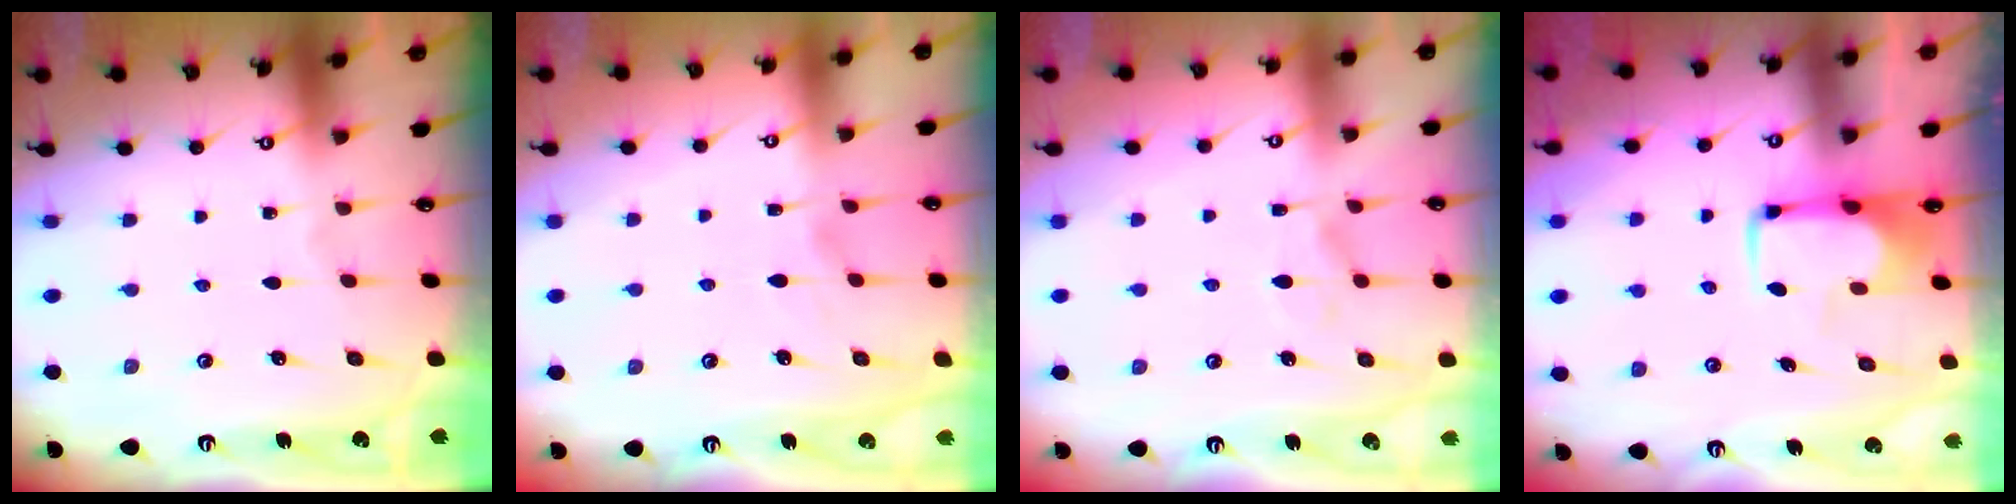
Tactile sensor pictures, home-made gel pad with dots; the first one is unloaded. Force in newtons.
{"total": 0.8, "press": 0.0, "slide": 0.8}
{"total": 0.7, "press": 0.3, "slide": 0.7}
{"total": 1.8, "press": 1.7, "slide": 0.5}